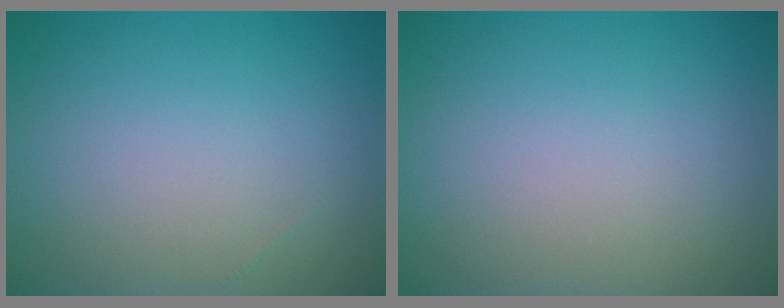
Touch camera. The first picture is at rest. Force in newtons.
{"total": 0.0}